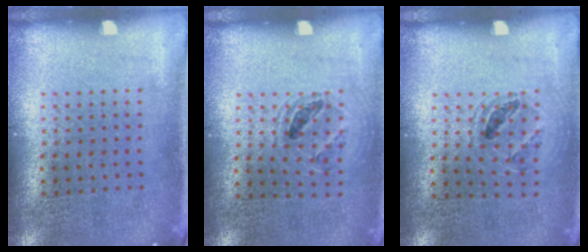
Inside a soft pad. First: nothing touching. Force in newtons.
{"total": 1.0, "press": 1.0, "slide": 0.1}
{"total": 1.0, "press": 1.0, "slide": 0.1}